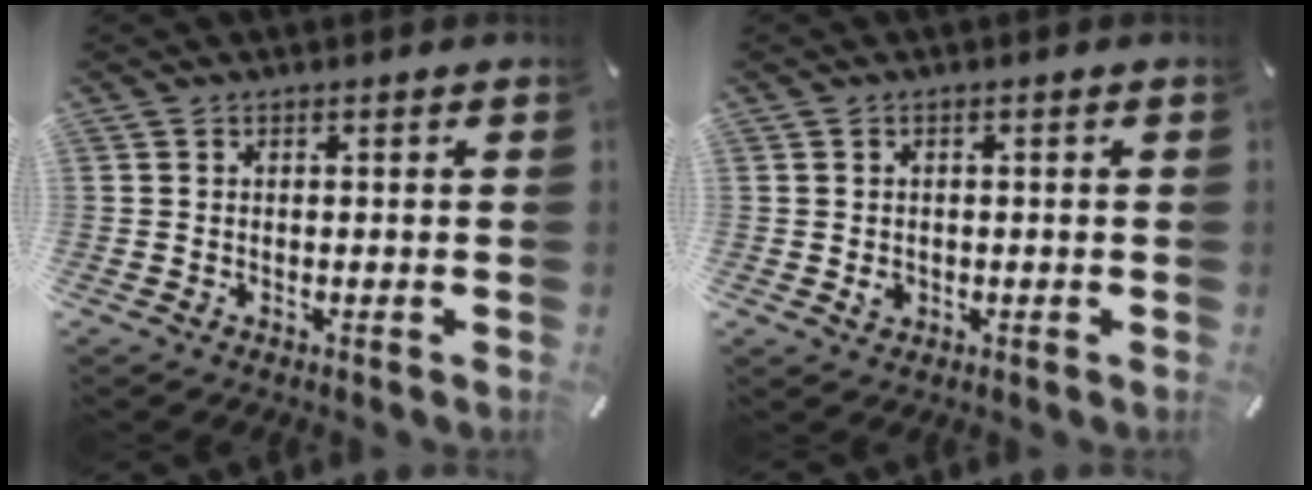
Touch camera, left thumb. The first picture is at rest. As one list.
[{"total": 2.1, "force": [-0.3, 1.8, 0.9], "torque": [-0.009, 0.001, -0.007]}]